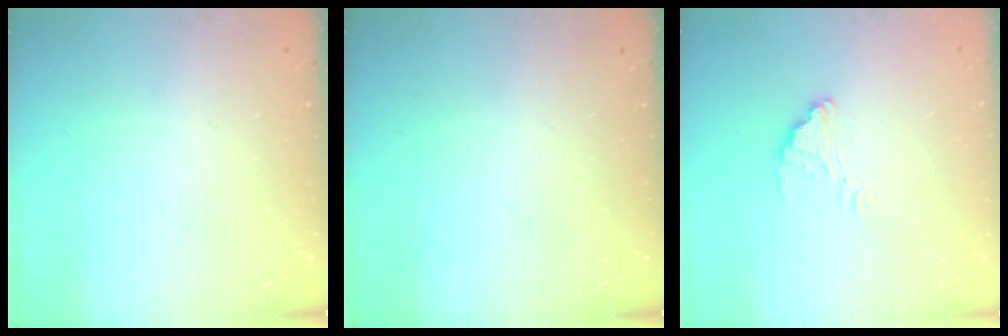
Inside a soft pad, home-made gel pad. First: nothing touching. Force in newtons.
{"total": 0.0}
{"total": 1.8, "press": 1.8, "slide": 0.0}